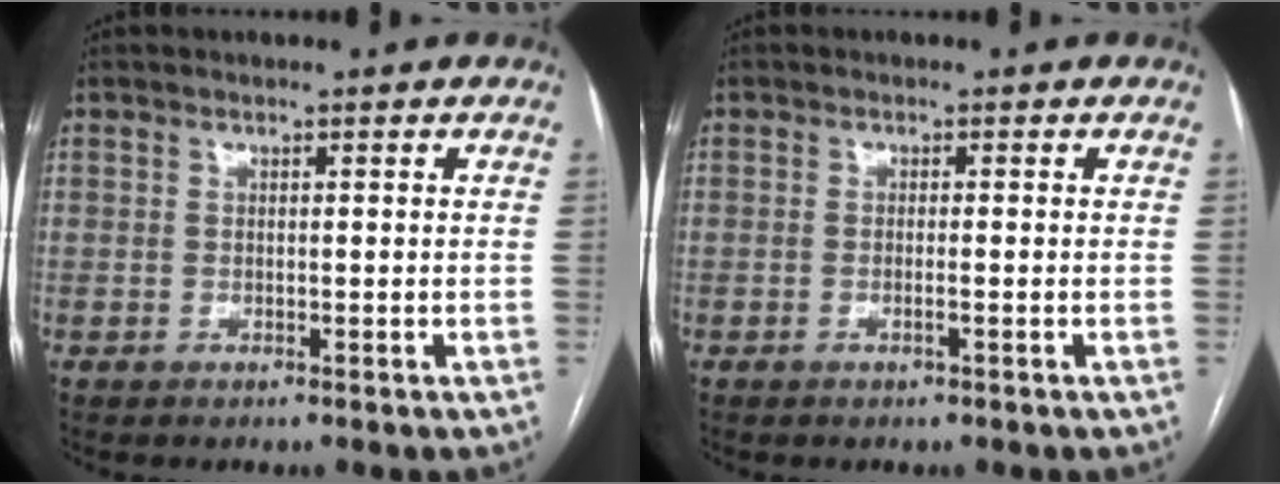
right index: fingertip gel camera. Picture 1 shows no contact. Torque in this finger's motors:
{"motor_torque": [-0.49, 0.20, -0.04, 0.00]}